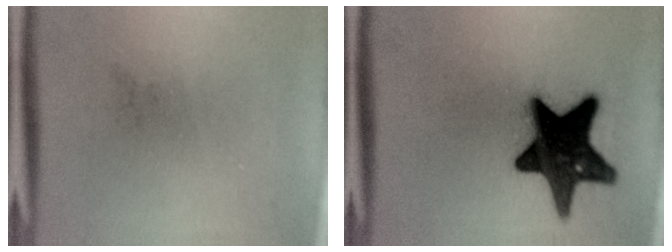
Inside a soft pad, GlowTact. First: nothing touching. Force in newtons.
{"total": 16.2}